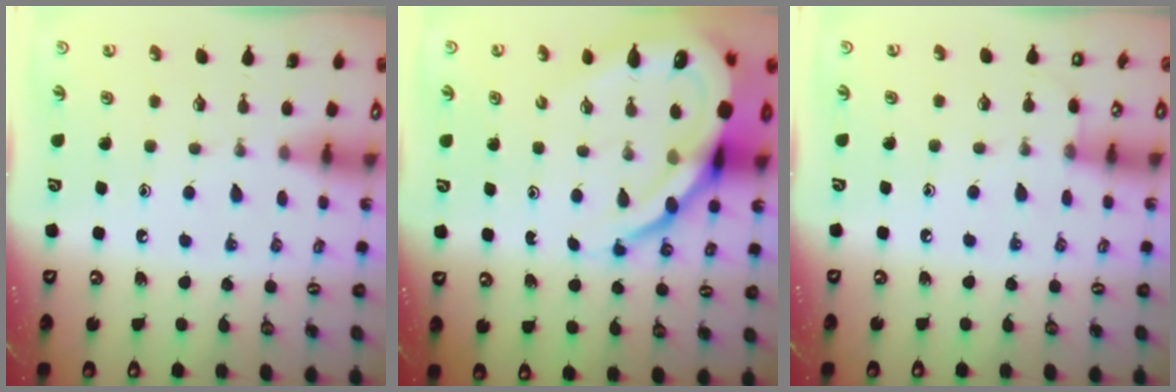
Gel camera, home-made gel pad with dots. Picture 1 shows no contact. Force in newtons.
{"total": 14.7, "press": 14.6, "slide": 1.7}
{"total": 3.9, "press": 3.8, "slide": 0.5}